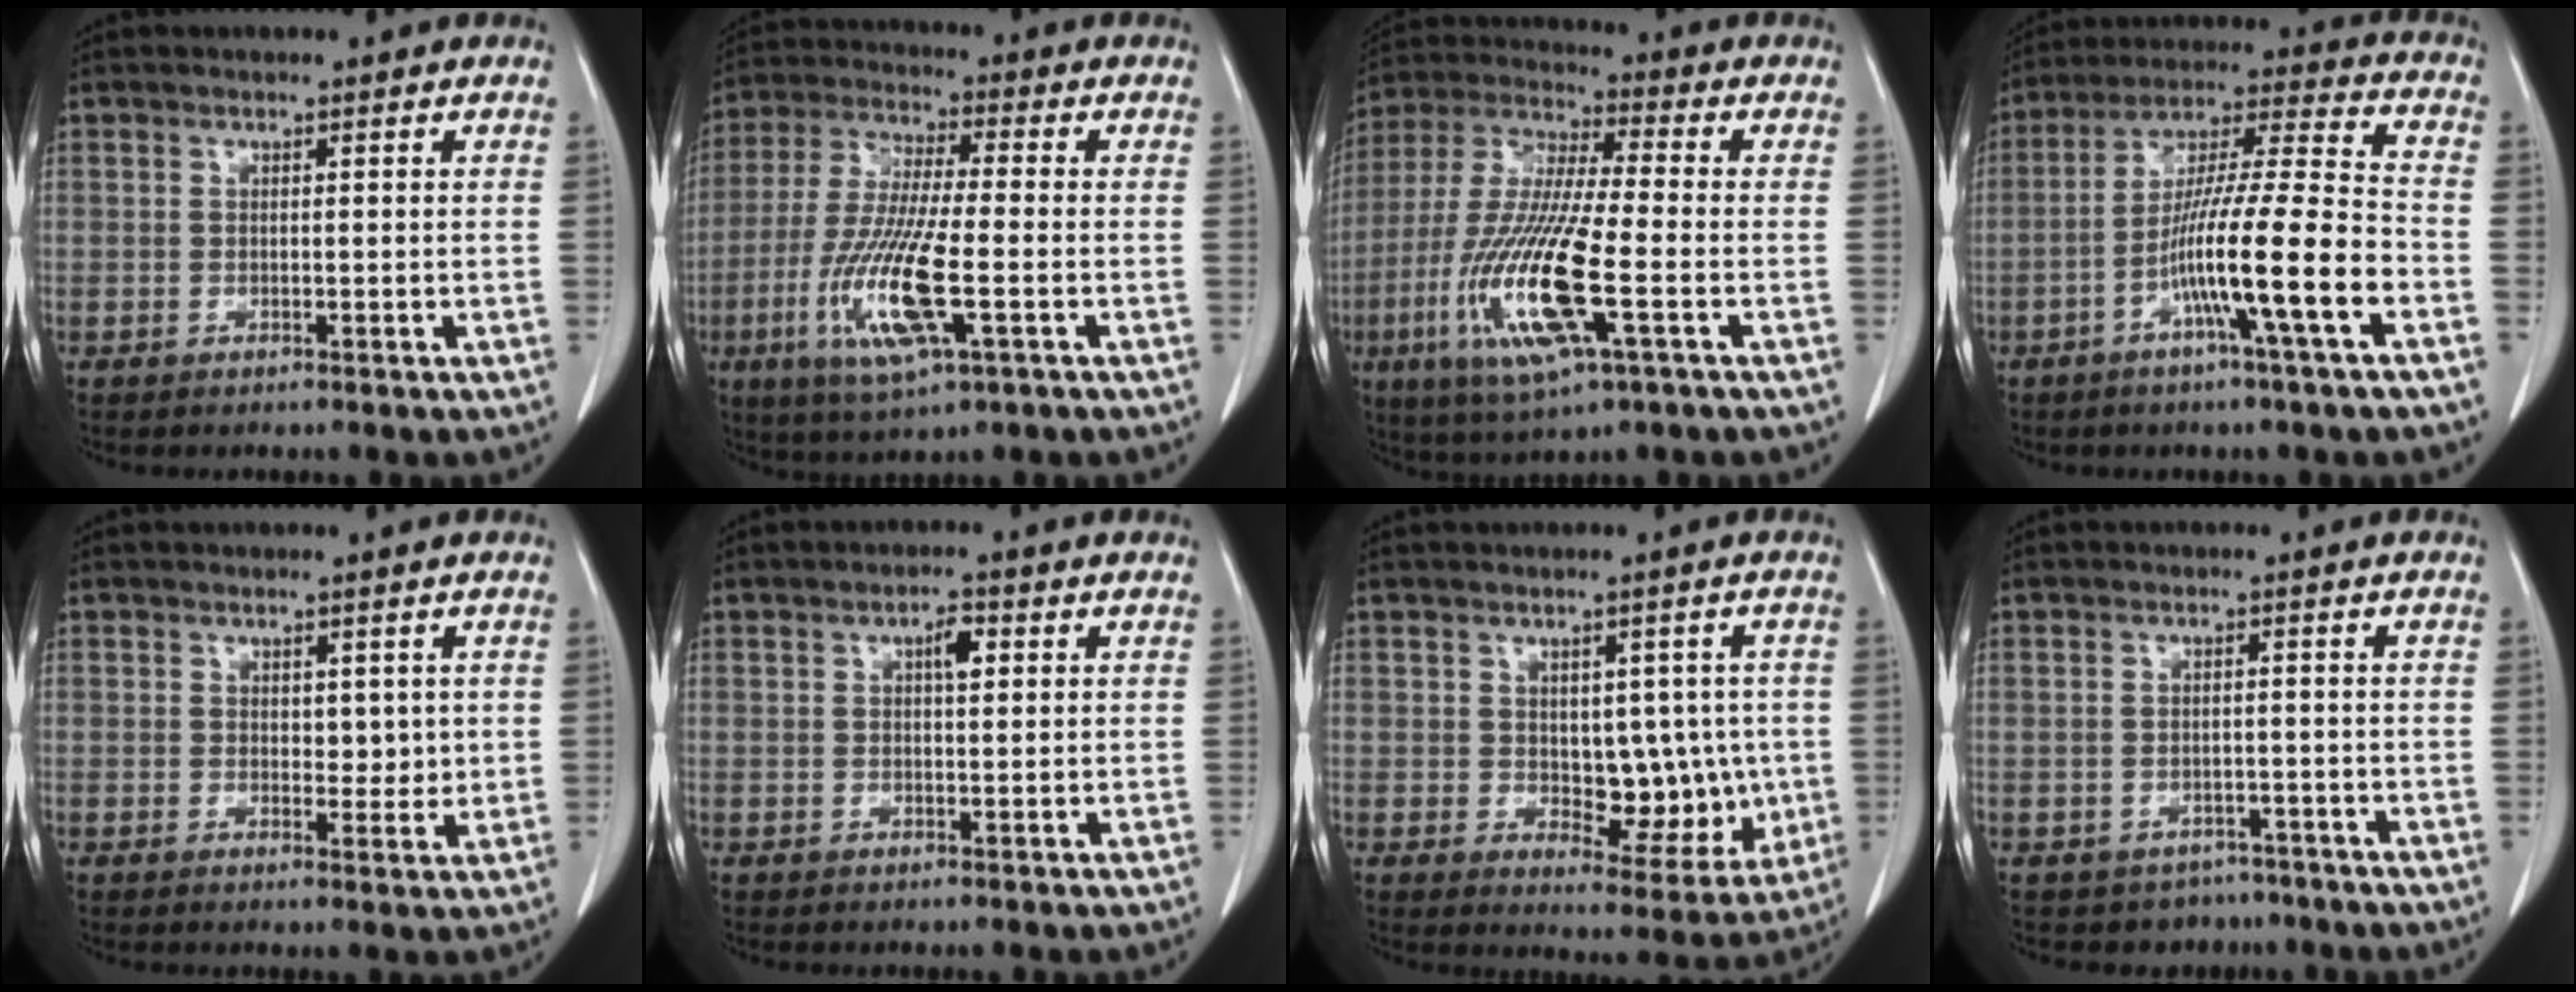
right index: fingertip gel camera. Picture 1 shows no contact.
{"total": 13.7, "force": [-4.0, 1.8, 13.0], "torque": [-0.271, -0.020, -0.074]}
{"total": 17.1, "force": [-5.1, 1.9, 16.2], "torque": [-0.345, -0.022, -0.091]}
{"total": 15.2, "force": [-5.6, -0.6, 14.1], "torque": [-0.250, 0.001, -0.101]}
{"total": 2.9, "force": [0.7, 1.7, 2.3], "torque": [-0.023, -0.007, 0.012]}
{"total": 2.7, "force": [0.9, 0.9, 2.3], "torque": [-0.040, 0.004, 0.014]}
{"total": 8.7, "force": [0.1, 5.2, 7.0], "torque": [-0.070, 0.006, 0.021]}
{"total": 4.2, "force": [-3.1, 2.7, -0.1], "torque": [0.010, 0.013, -0.041]}